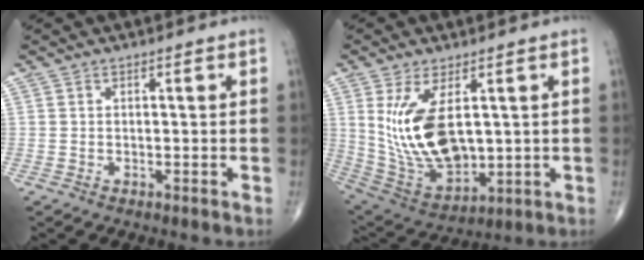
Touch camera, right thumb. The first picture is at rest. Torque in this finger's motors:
{"motor_torque": [-0.62, 1.44, 1.28, 0.53, 0.46]}